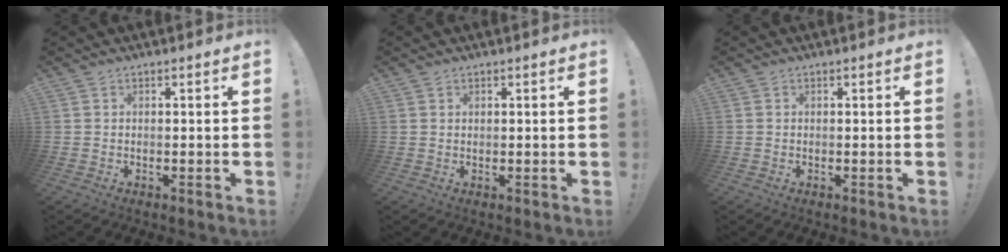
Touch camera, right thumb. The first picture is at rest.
{"total": 0.6, "force": [0.5, 0.4, 0.2], "torque": [0.004, -0.002, 0.007]}
{"total": 0.0}